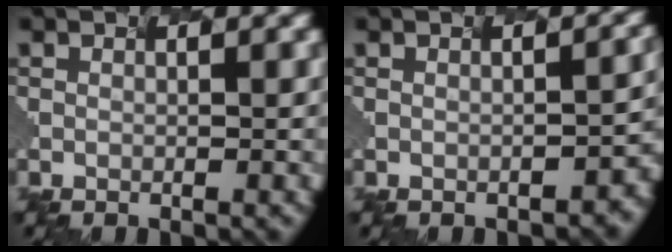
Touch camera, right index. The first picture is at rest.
{"total": 3.5, "force": [-1.2, 1.6, 2.9], "torque": [-0.025, -0.001, 0.005]}